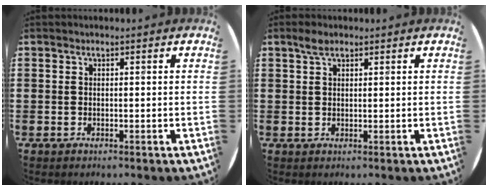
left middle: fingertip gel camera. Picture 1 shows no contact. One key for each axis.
{"total": 2.0, "fx": 1.4, "fy": 0.9, "fz": 1.0, "tx": -0.014, "ty": 0.003, "tz": 0.024}